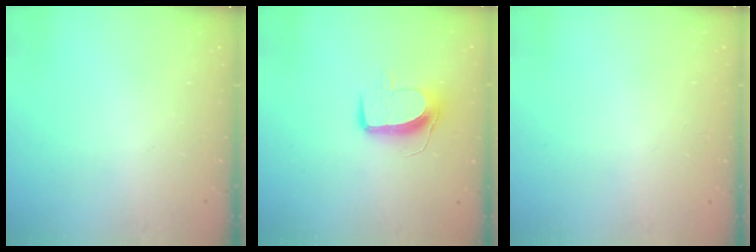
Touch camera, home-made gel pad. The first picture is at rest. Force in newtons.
{"total": 9.8, "press": 9.8, "slide": 0.4}
{"total": 0.0}